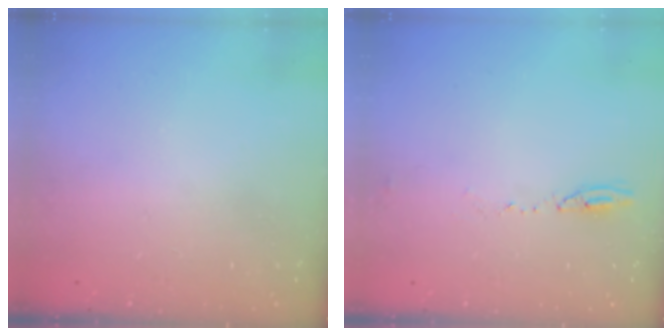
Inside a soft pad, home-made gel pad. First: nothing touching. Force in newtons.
{"total": 4.6, "press": 4.3, "slide": 1.6}